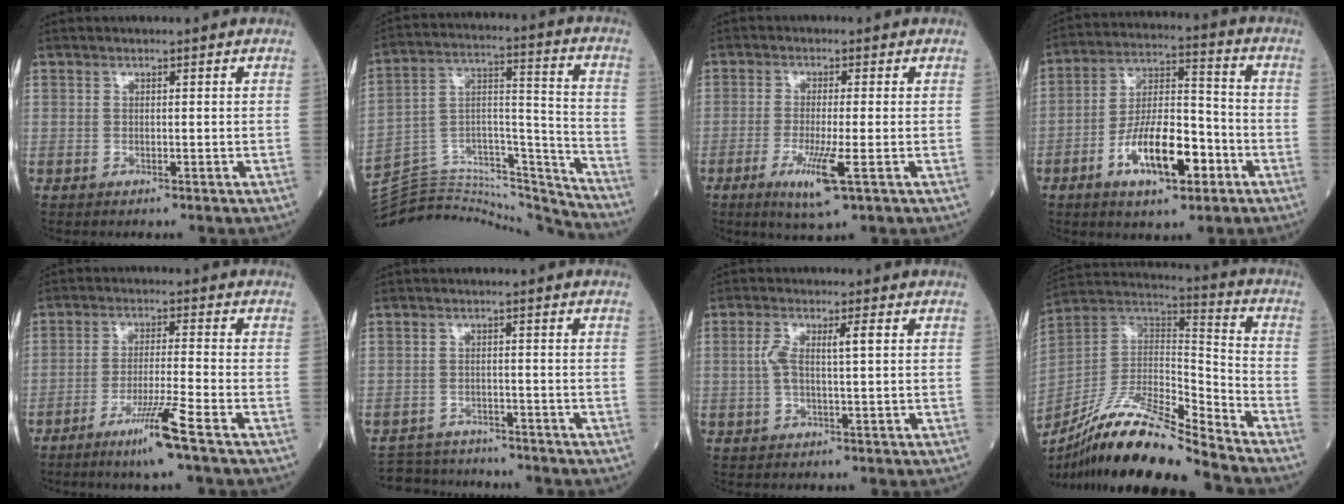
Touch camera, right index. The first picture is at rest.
{"total": 23.7, "force": [-23.0, 3.5, 4.3], "torque": [-0.090, 0.049, -0.355]}
{"total": 6.3, "force": [-2.6, 0.1, 5.8], "torque": [-0.110, -0.018, -0.045]}
{"total": 12.9, "force": [-5.5, 4.4, 10.8], "torque": [-0.202, 0.010, -0.095]}
{"total": 7.6, "force": [-4.6, -1.2, 5.9], "torque": [-0.104, -0.020, -0.090]}
{"total": 6.8, "force": [-6.5, 1.9, 0.4], "torque": [-0.003, 0.005, -0.101]}
{"total": 4.5, "force": [0.7, 0.8, 4.4], "torque": [-0.096, 0.017, 0.010]}
{"total": 19.0, "force": [-15.2, 1.3, 11.4], "torque": [-0.232, 0.001, -0.282]}